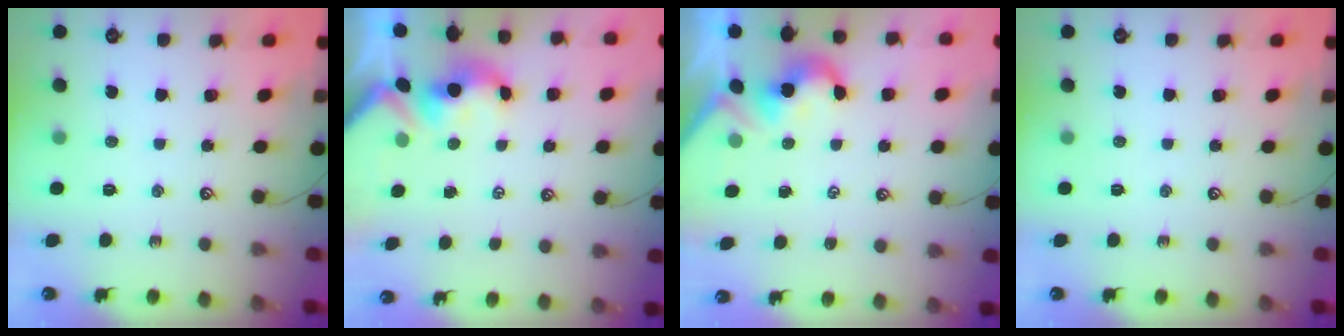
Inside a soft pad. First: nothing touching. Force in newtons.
{"total": 1.7, "press": 1.5, "slide": 0.7}
{"total": 1.9, "press": 1.8, "slide": 0.5}
{"total": 0.0}